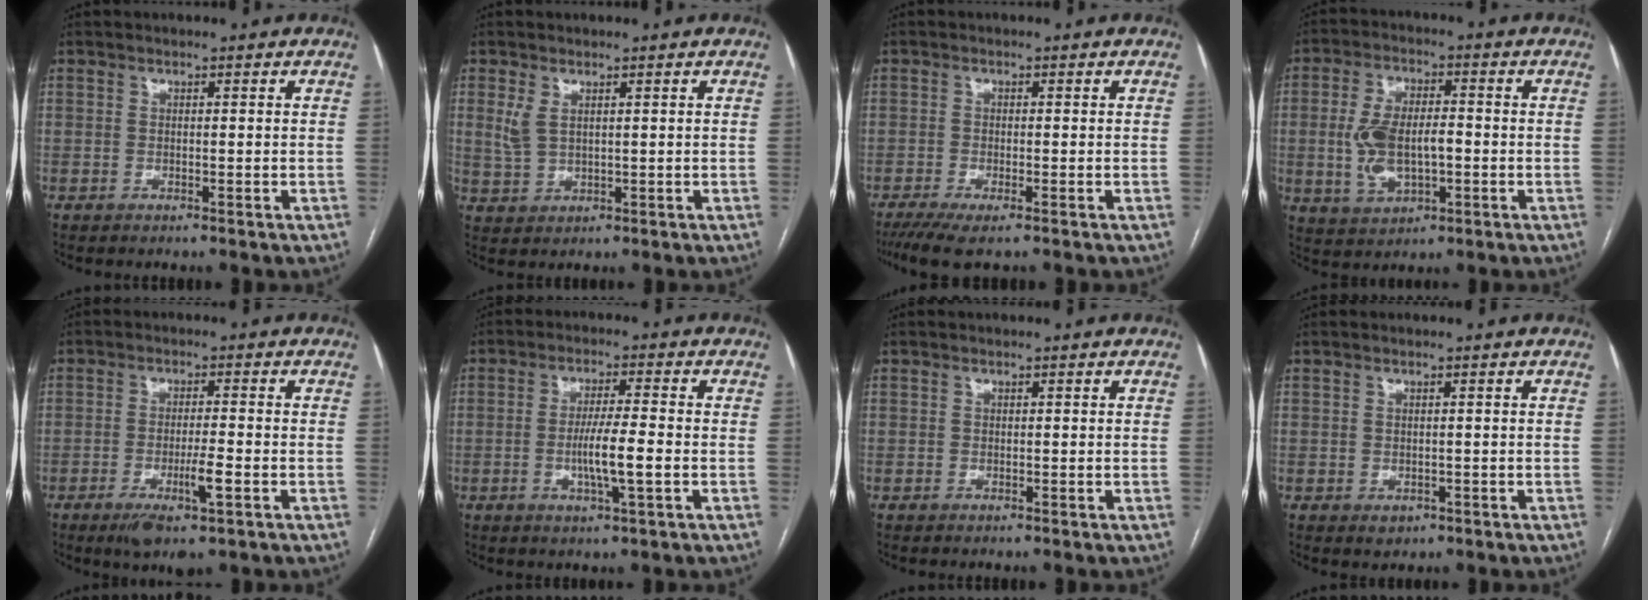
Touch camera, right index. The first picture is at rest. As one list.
[{"total": 2.9, "force": [1.2, 1.4, 2.2], "torque": [-0.053, 0.005, 0.033]}, {"total": 5.1, "force": [-3.6, 0.9, 3.5], "torque": [-0.060, -0.013, -0.060]}, {"total": 9.2, "force": [-1.1, 4.5, 8.0], "torque": [-0.165, 0.013, -0.011]}, {"total": 6.4, "force": [-2.8, 0.5, 5.8], "torque": [-0.105, -0.013, -0.044]}, {"total": 6.1, "force": [-1.4, 0.1, 5.9], "torque": [-0.110, -0.006, -0.024]}, {"total": 0.0}, {"total": 1.6, "force": [-0.5, 1.3, 0.7], "torque": [-0.009, 0.000, 0.001]}]